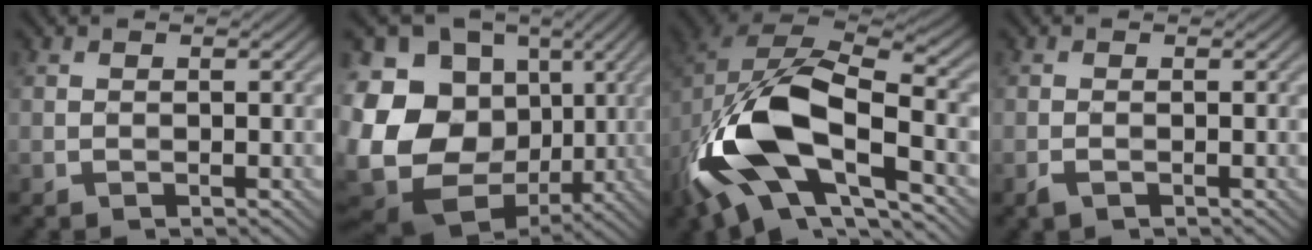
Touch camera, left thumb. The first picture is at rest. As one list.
[{"total": 19.9, "force": [-3.9, 16.2, 11.0], "torque": [-0.251, -0.018, -0.067]}, {"total": 17.1, "force": [-5.7, 9.0, 13.4], "torque": [-0.290, -0.029, -0.101]}, {"total": 0.9, "force": [-0.6, 0.2, 0.7], "torque": [-0.017, 0.001, -0.012]}]